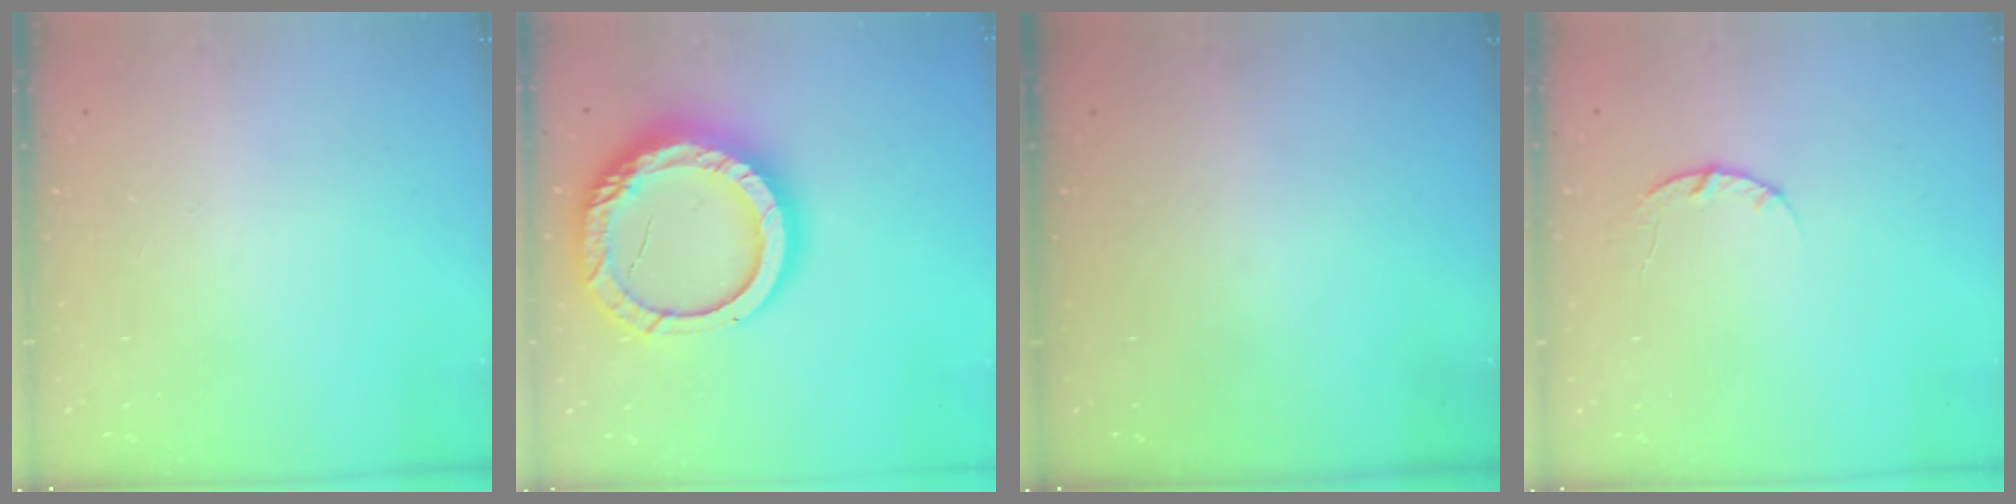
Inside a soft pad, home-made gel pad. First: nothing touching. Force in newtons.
{"total": 20.9, "press": 20.8, "slide": 2.6}
{"total": 0.0}
{"total": 3.6, "press": 3.5, "slide": 0.5}